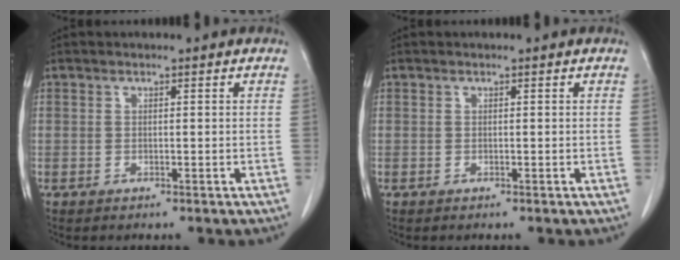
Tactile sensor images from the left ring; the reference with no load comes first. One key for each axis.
{"total": 0.0}